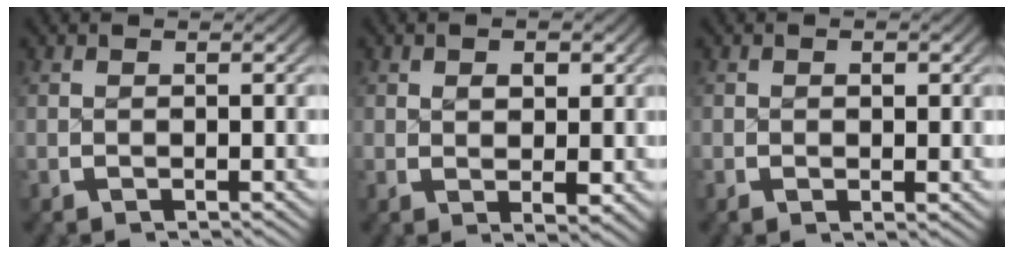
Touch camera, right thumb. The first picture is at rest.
{"total": 2.5, "force": [0.6, 1.3, 2.1], "torque": [-0.027, -0.007, 0.014]}
{"total": 1.0, "force": [0.1, 0.6, 0.8], "torque": [-0.011, -0.002, 0.003]}